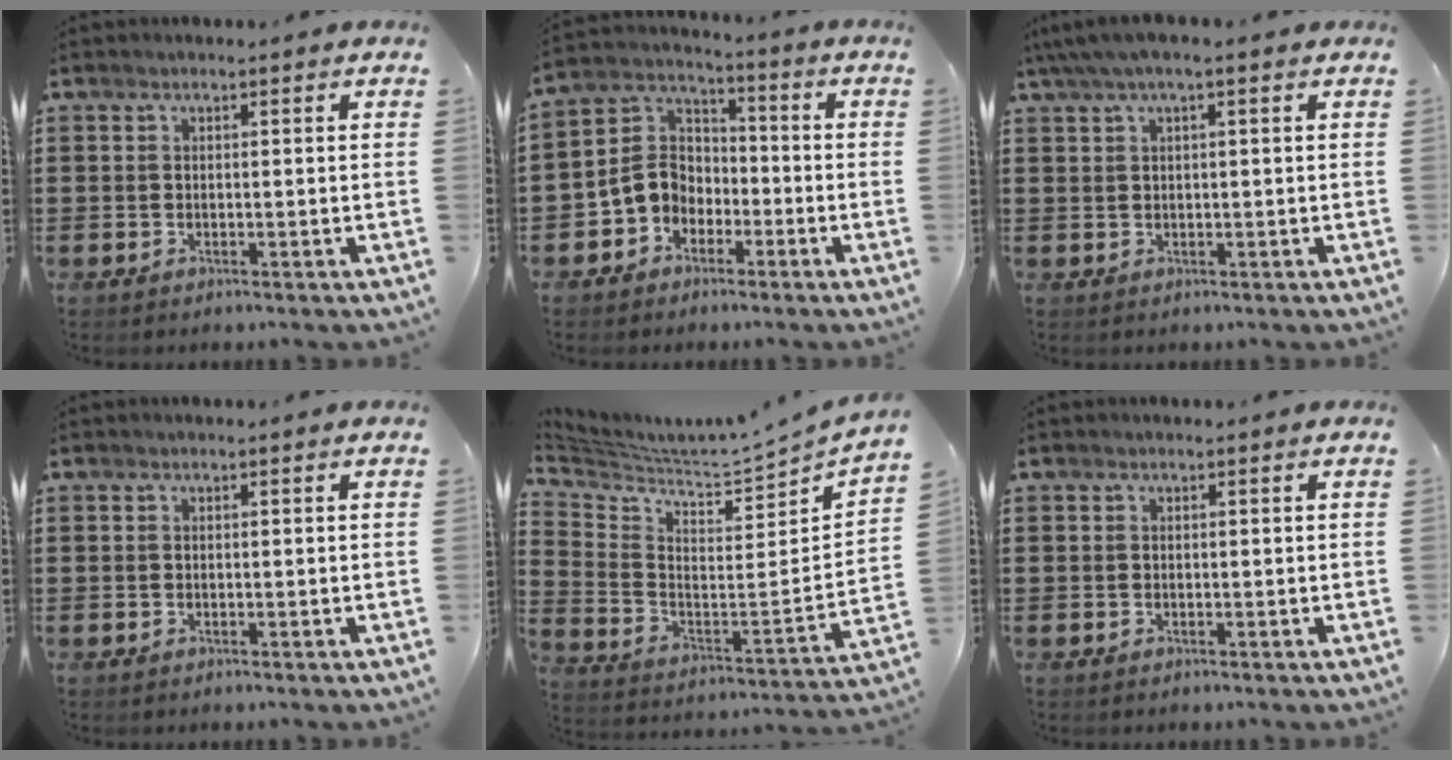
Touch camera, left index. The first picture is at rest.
{"total": 7.1, "force": [-2.4, 6.1, 2.6], "torque": [-0.088, 0.014, -0.055]}
{"total": 2.3, "force": [0.6, 0.5, 2.1], "torque": [-0.039, 0.003, 0.009]}
{"total": 0.0}
{"total": 3.0, "force": [2.9, -0.5, 0.5], "torque": [-0.035, -0.059, 0.042]}
{"total": 0.0}